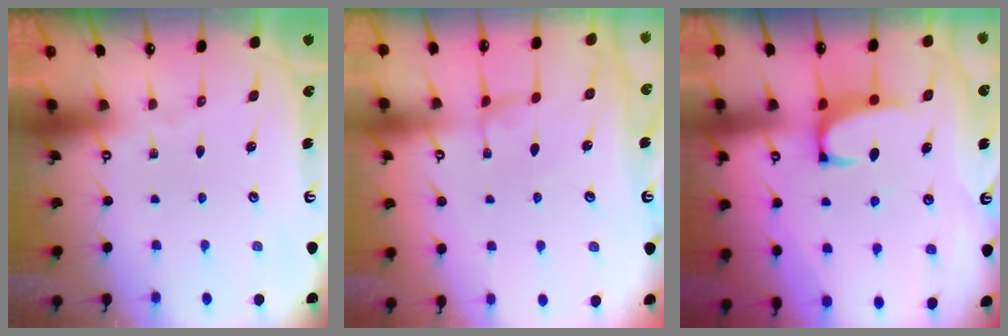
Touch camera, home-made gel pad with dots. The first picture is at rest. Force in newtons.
{"total": 0.7, "press": 0.5, "slide": 0.5}
{"total": 2.0, "press": 1.9, "slide": 0.7}